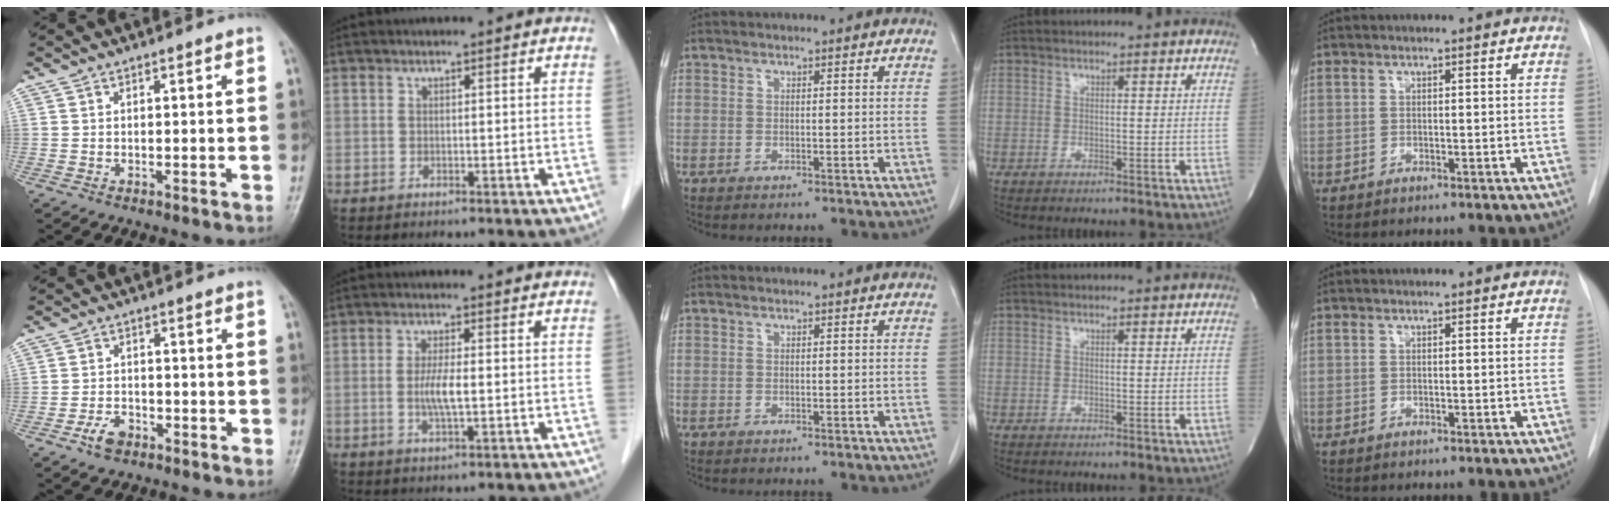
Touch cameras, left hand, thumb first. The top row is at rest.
{"thumb": {"total": 3.9, "force": [-2.4, 2.3, 2.0], "torque": [-0.033, 0.015, -0.042]}, "index": {"total": 3.8, "force": [-0.4, 0.4, 3.8], "torque": [-0.076, -0.004, -0.008]}}